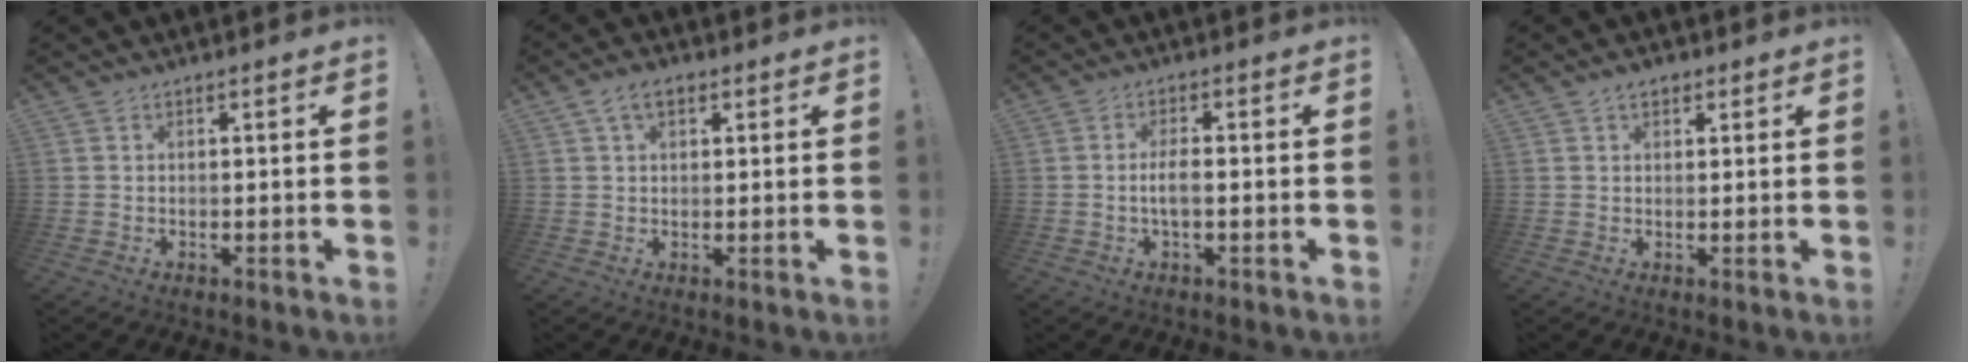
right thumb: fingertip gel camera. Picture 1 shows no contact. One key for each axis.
{"total": 5.2, "fx": 2.4, "fy": 3.0, "fz": 3.5, "tx": -0.060, "ty": 0.001, "tz": 0.045}
{"total": 4.1, "fx": -0.9, "fy": 0.9, "fz": 3.9, "tx": -0.084, "ty": -0.002, "tz": -0.020}
{"total": 2.8, "fx": 1.5, "fy": 1.8, "fz": 1.6, "tx": -0.021, "ty": -0.003, "tz": 0.025}